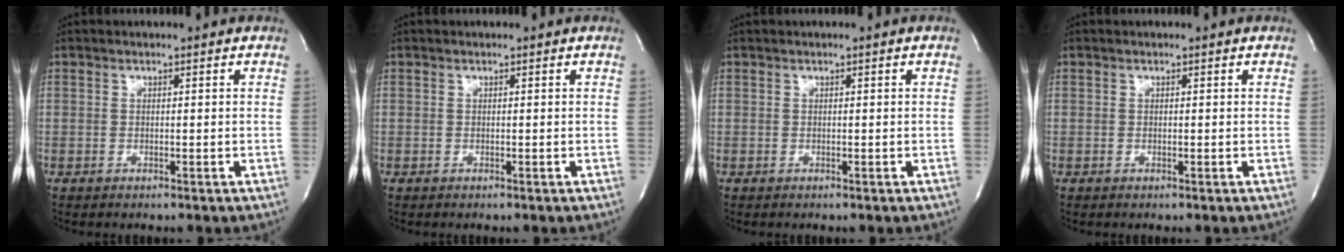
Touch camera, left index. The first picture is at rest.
{"total": 0.0}
{"total": 0.0}
{"total": 0.0}